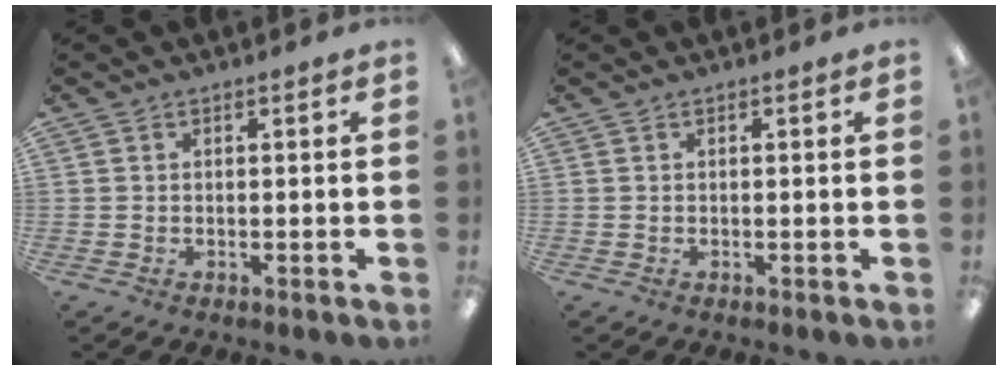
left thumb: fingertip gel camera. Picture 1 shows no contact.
{"total": 0.0}